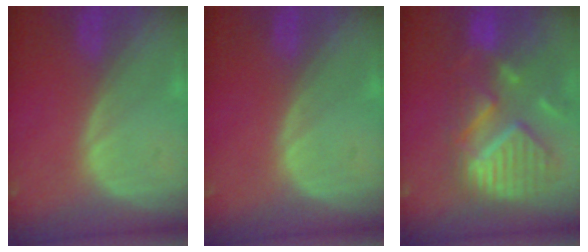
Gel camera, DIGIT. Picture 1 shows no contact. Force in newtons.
{"total": 0.0}
{"total": 11.8, "press": 10.4, "slide": 5.7}